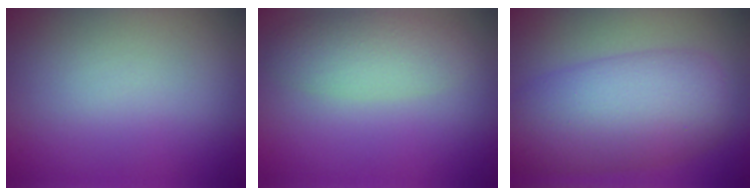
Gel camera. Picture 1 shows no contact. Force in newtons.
{"total": 3.0, "press": 3.0, "slide": 0.2}
{"total": 8.3, "press": 8.3, "slide": 0.2}